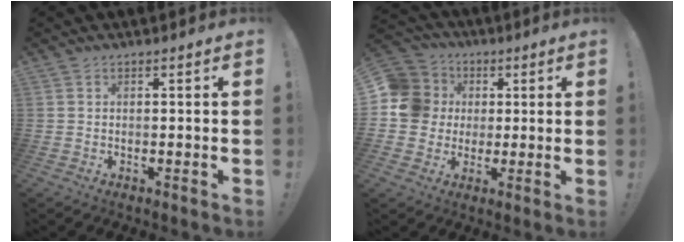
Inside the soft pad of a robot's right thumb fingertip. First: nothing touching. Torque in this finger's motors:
{"motor_torque": [-0.01, 0.12, -0.04, 0.06, -0.01]}